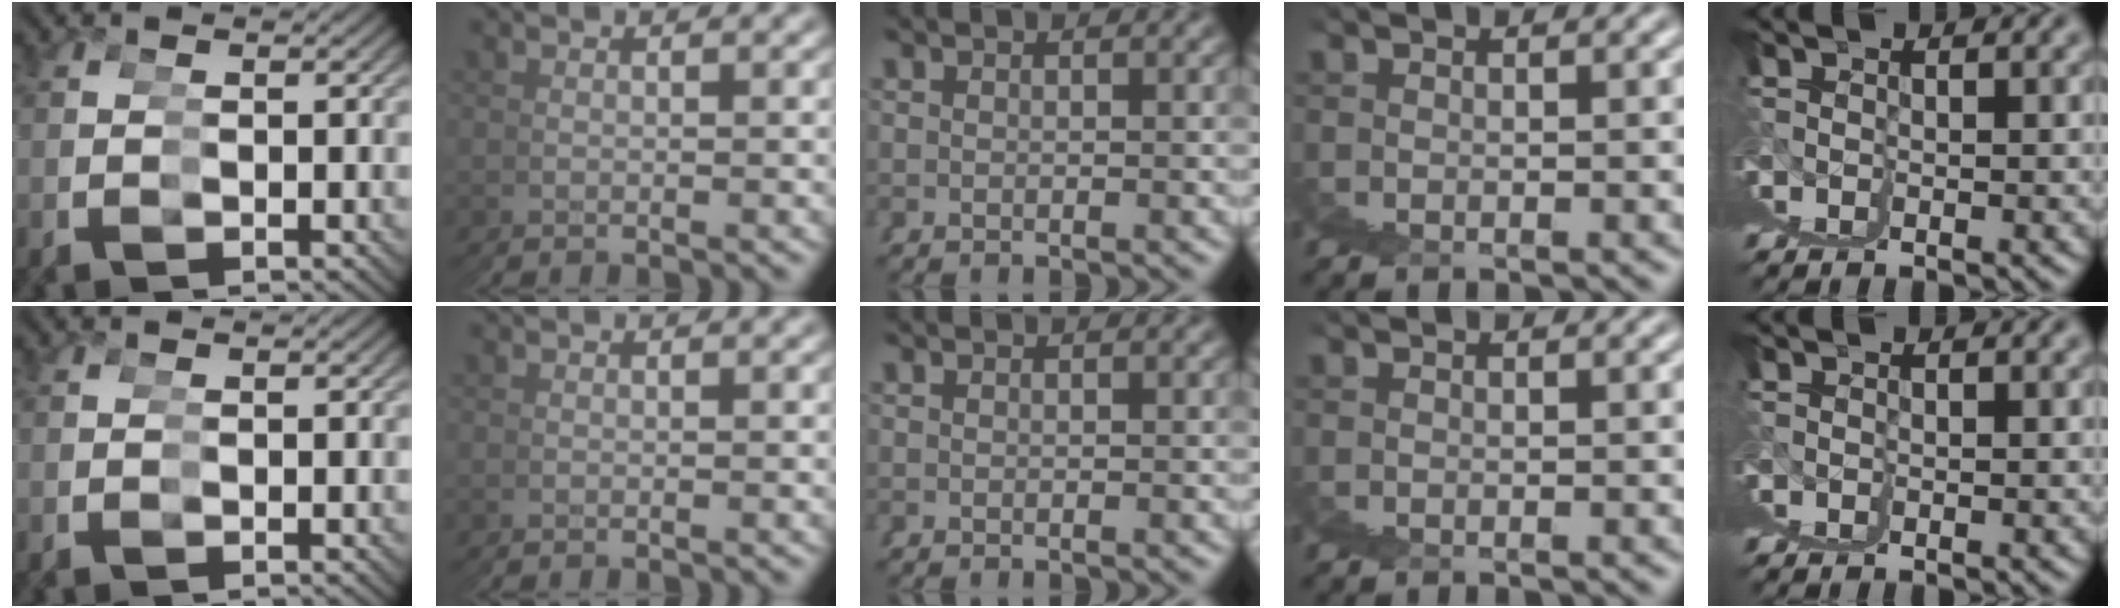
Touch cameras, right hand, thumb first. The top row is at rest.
{}